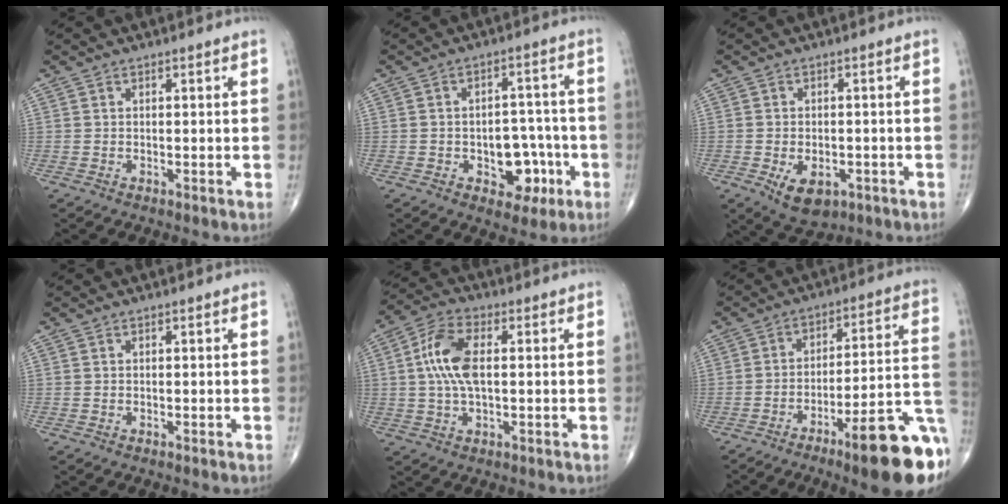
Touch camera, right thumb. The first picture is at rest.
{"total": 9.0, "force": [-3.1, 5.9, 6.0], "torque": [-0.042, 0.032, -0.036]}
{"total": 6.9, "force": [-2.7, 4.1, 4.8], "torque": [-0.068, 0.004, -0.030]}
{"total": 0.0}
{"total": 9.4, "force": [0.9, 4.6, 8.2], "torque": [-0.171, 0.012, 0.014]}
{"total": 19.6, "force": [-9.0, 3.7, 17.0], "torque": [-0.181, 0.056, -0.127]}